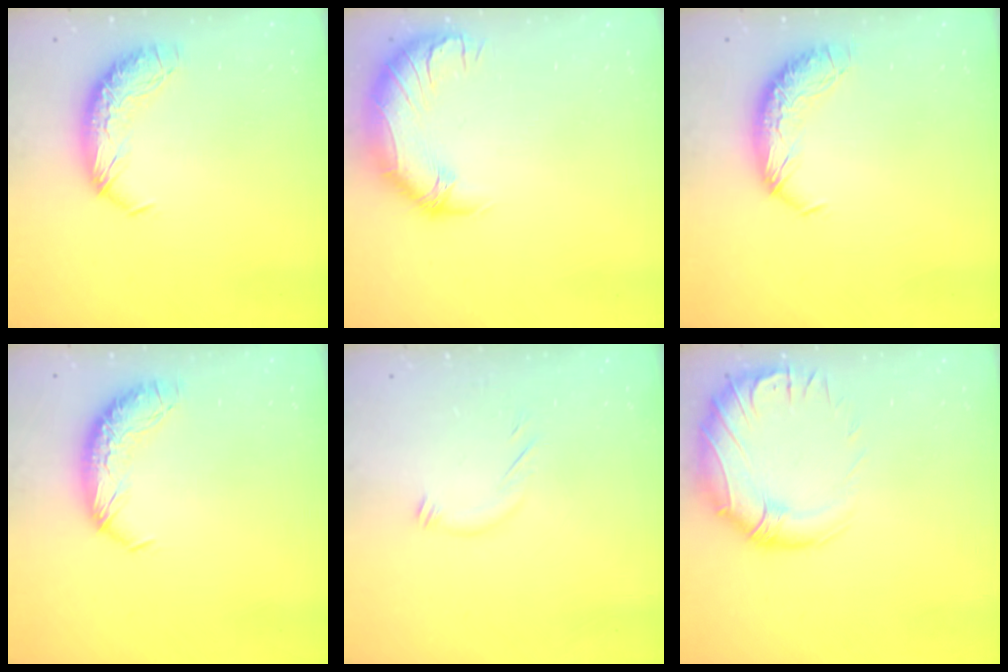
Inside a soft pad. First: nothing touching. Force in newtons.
{"total": 2.4, "press": 0.8, "slide": 2.3}
{"total": 0.0}
{"total": 0.0}
{"total": 5.4, "press": 5.3, "slide": 1.2}
{"total": 3.8, "press": 1.6, "slide": 3.4}